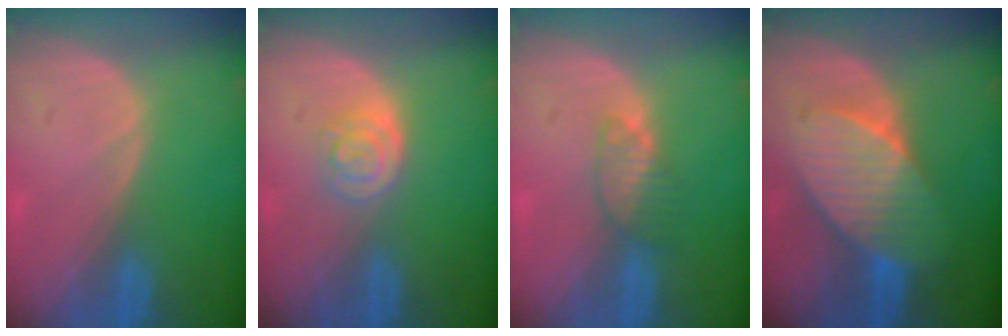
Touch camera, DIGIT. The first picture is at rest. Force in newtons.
{"total": 3.4, "press": 3.3, "slide": 0.9}
{"total": 3.4, "press": 3.3, "slide": 0.6}
{"total": 8.0, "press": 8.0, "slide": 0.2}